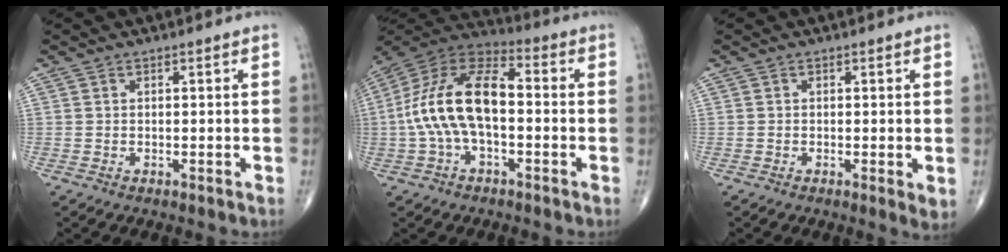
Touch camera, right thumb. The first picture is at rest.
{"total": 16.5, "force": [-1.1, 8.4, 14.1], "torque": [-0.277, 0.045, -0.030]}
{"total": 2.1, "force": [-0.3, 0.5, 2.1], "torque": [-0.033, -0.008, -0.009]}